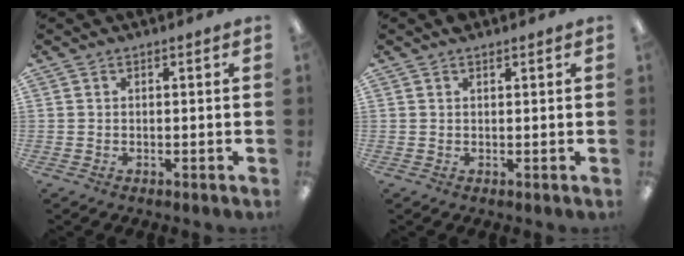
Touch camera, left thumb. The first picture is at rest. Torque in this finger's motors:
{"motor_torque": [0.09, -0.13, 0.51, -0.31, -0.04]}